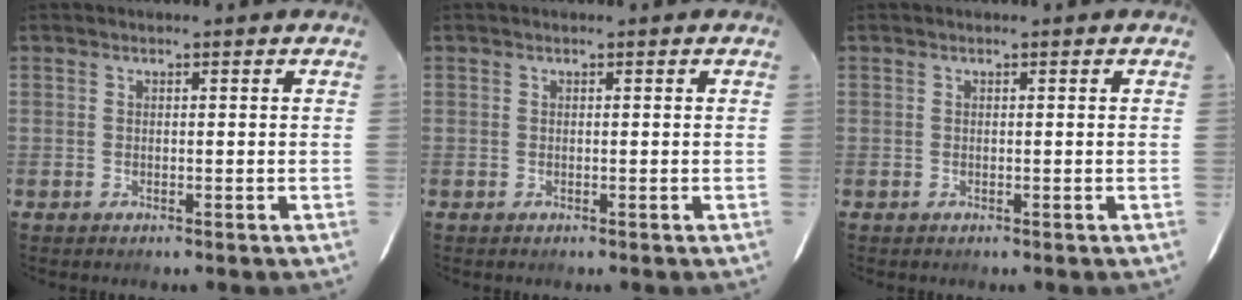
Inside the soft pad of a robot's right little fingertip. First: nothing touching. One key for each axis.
{"total": 0.0}
{"total": 0.0}